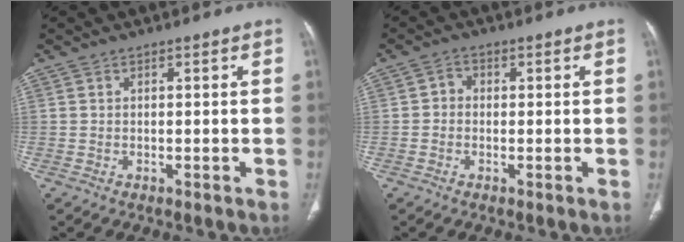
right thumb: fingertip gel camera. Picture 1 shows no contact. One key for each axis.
{"total": 2.0, "fx": -0.1, "fy": 1.7, "fz": 1.0, "tx": -0.006, "ty": 0.008, "tz": -0.010}